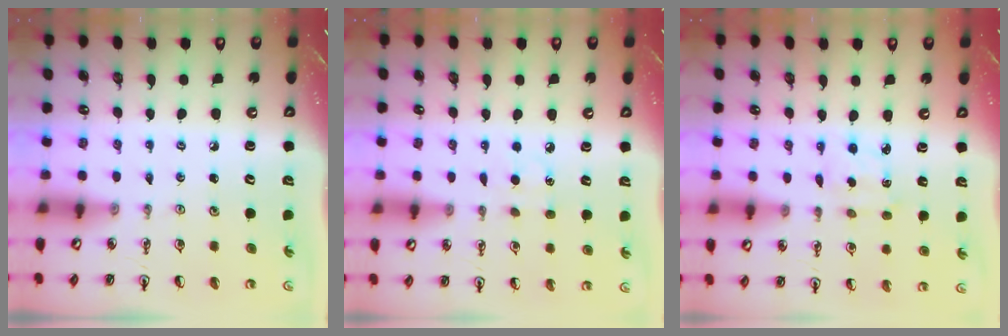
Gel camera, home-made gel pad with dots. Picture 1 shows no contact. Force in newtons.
{"total": 4.8, "press": 4.8, "slide": 0.5}
{"total": 2.7, "press": 2.6, "slide": 0.6}